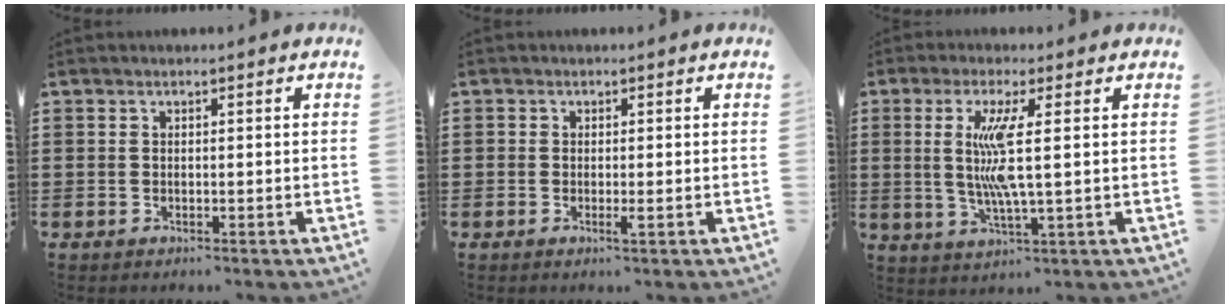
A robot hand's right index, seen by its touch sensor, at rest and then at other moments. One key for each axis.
{"total": 1.1, "fx": -0.4, "fy": 0.2, "fz": 1.0, "tx": -0.019, "ty": -0.004, "tz": -0.005}
{"total": 7.6, "fx": 1.2, "fy": 0.3, "fz": 7.5, "tx": -0.164, "ty": -0.016, "tz": 0.009}